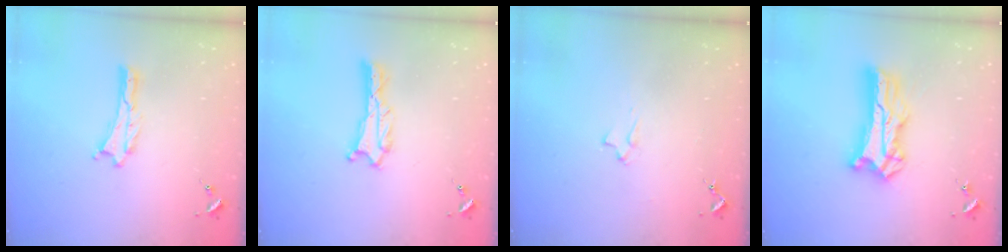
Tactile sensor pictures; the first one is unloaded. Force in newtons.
{"total": 0.9, "press": 0.9, "slide": 0.1}
{"total": 2.1, "press": 2.1, "slide": 0.3}
{"total": 11.0, "press": 10.9, "slide": 0.8}